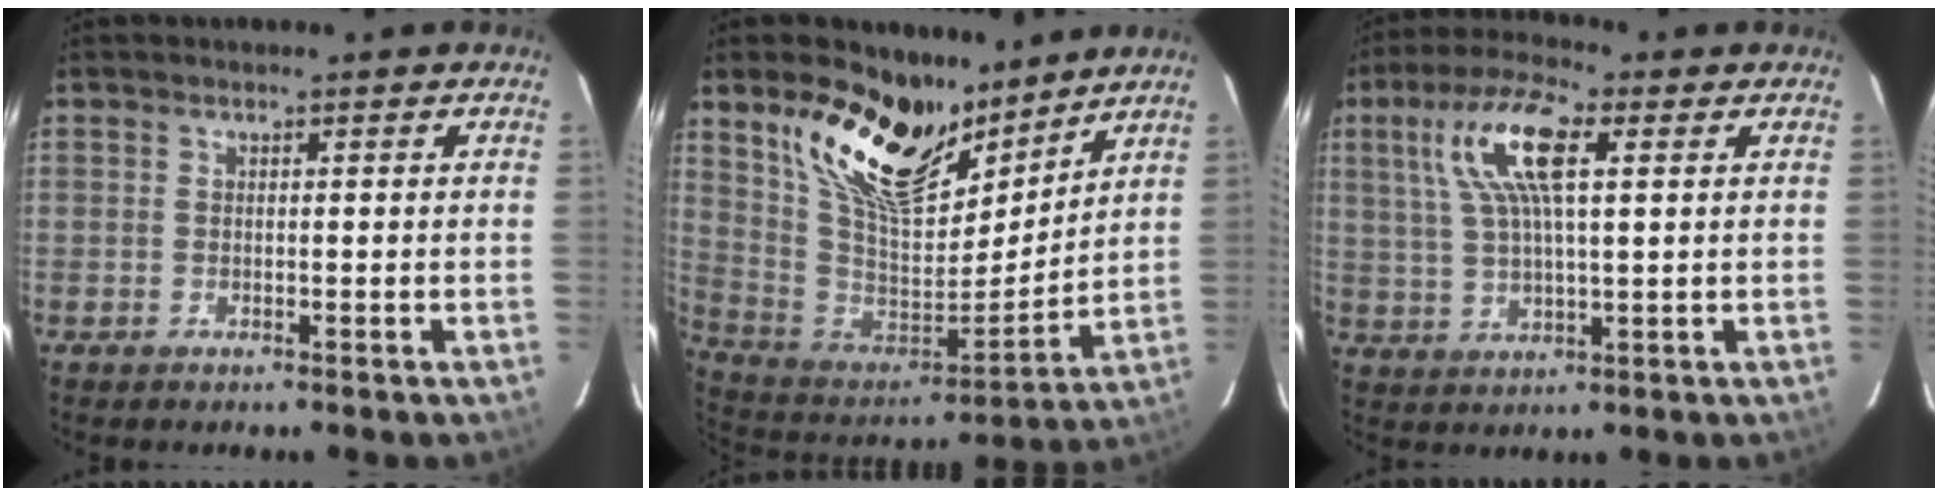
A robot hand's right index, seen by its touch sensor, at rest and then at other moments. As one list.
[{"total": 20.7, "force": [13.9, 9.8, 11.9], "torque": [-0.238, 0.007, 0.265]}, {"total": 11.5, "force": [4.0, 3.5, 10.2], "torque": [-0.201, 0.020, 0.078]}]